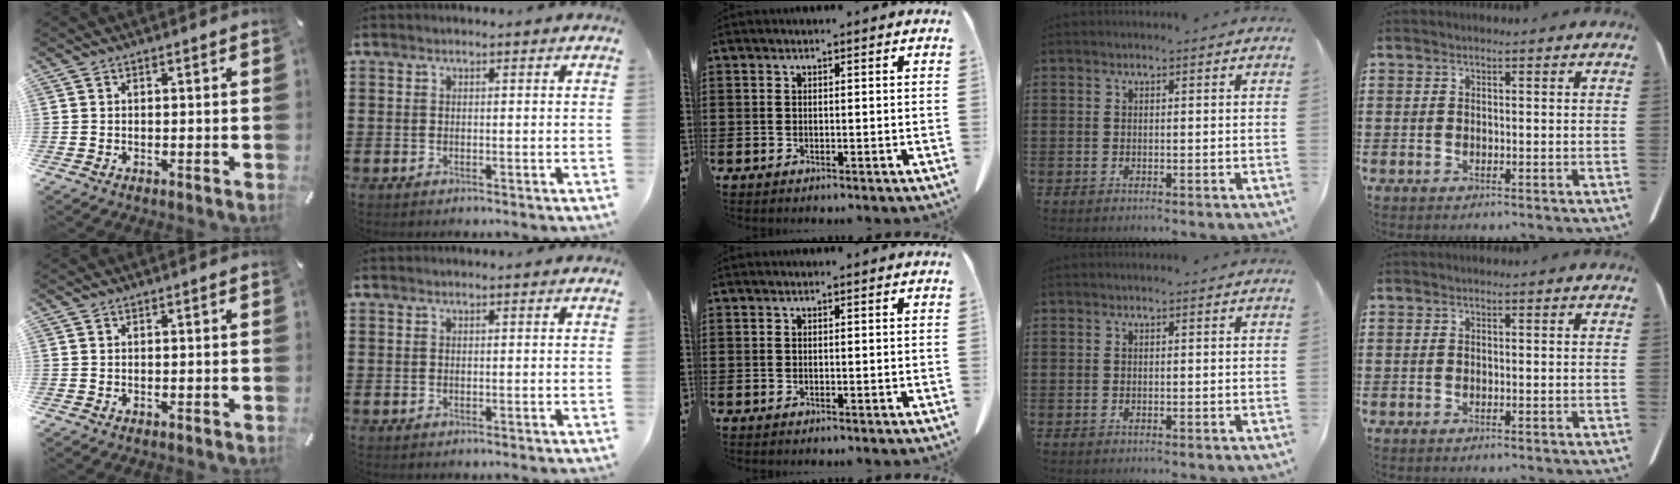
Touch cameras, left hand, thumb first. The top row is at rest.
{}